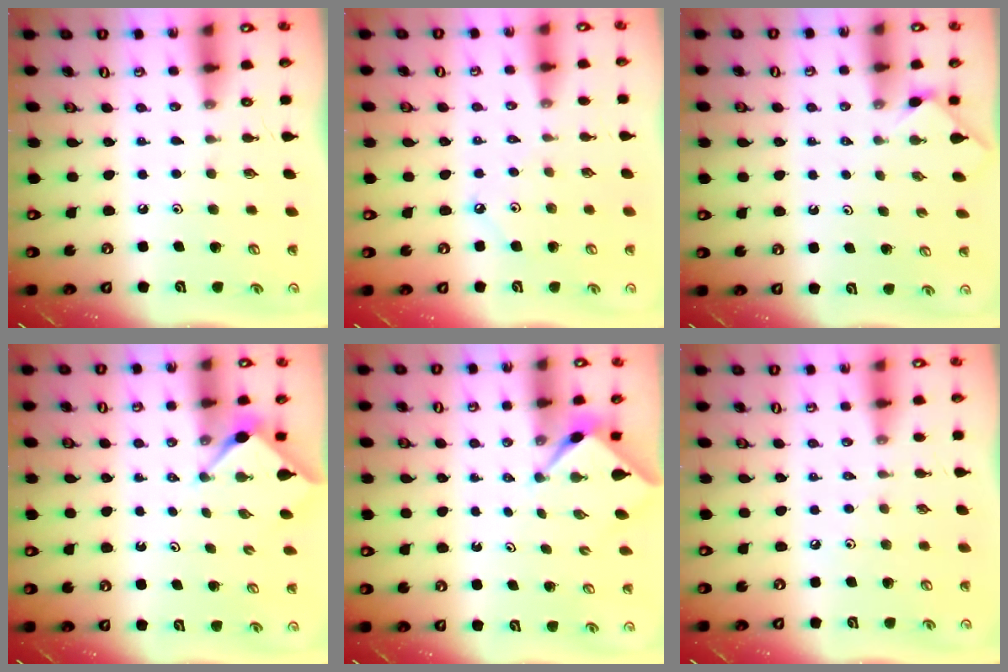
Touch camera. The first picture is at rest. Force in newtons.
{"total": 3.0, "press": 3.0, "slide": 0.2}
{"total": 0.0}
{"total": 2.9, "press": 2.9, "slide": 0.4}
{"total": 2.3, "press": 2.2, "slide": 0.3}
{"total": 2.1, "press": 2.1, "slide": 0.4}